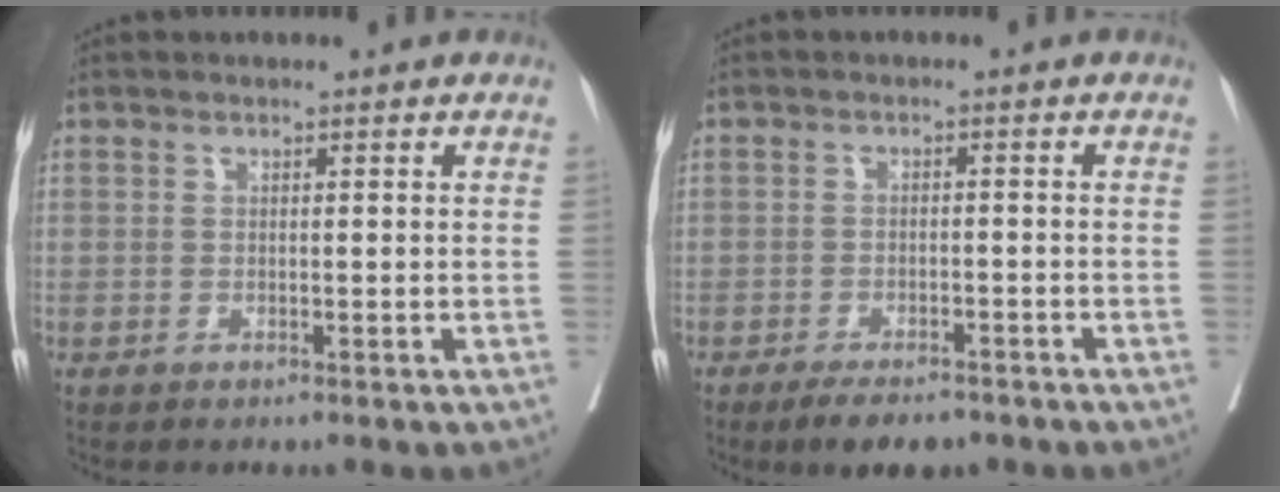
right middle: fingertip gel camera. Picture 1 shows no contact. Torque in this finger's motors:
{"motor_torque": [0.70, -0.77, 0.20, 0.02]}